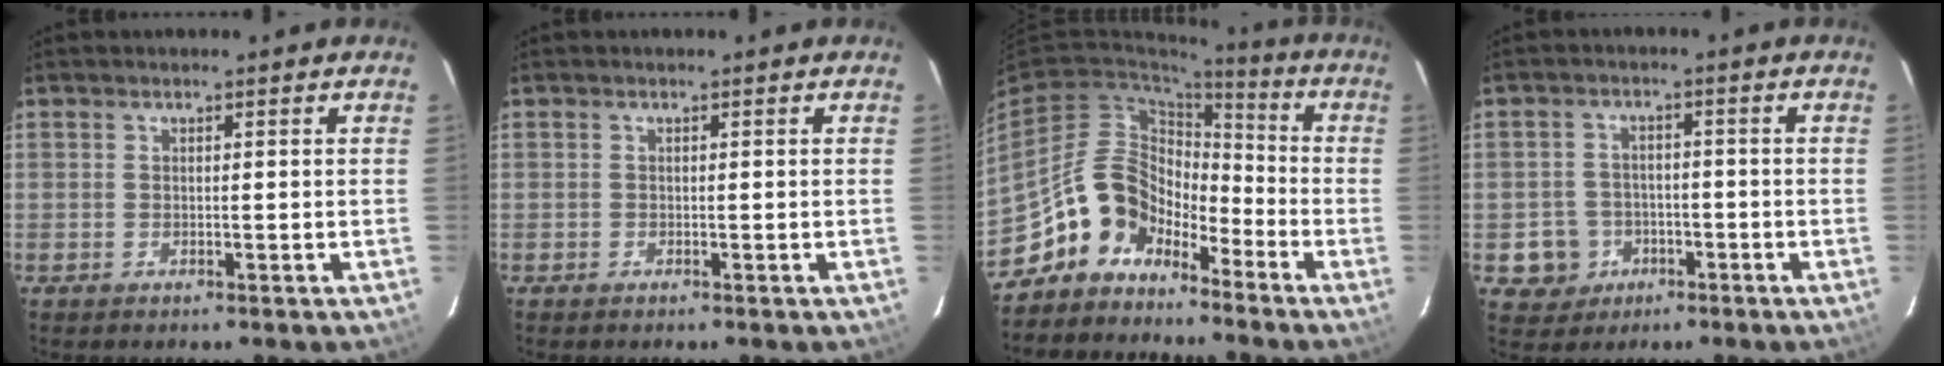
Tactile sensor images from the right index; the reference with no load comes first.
{"total": 0.0}
{"total": 11.8, "force": [-8.9, 7.2, 3.1], "torque": [-0.066, 0.038, -0.170]}
{"total": 6.3, "force": [-2.4, 5.8, 0.8], "torque": [-0.032, 0.020, -0.029]}